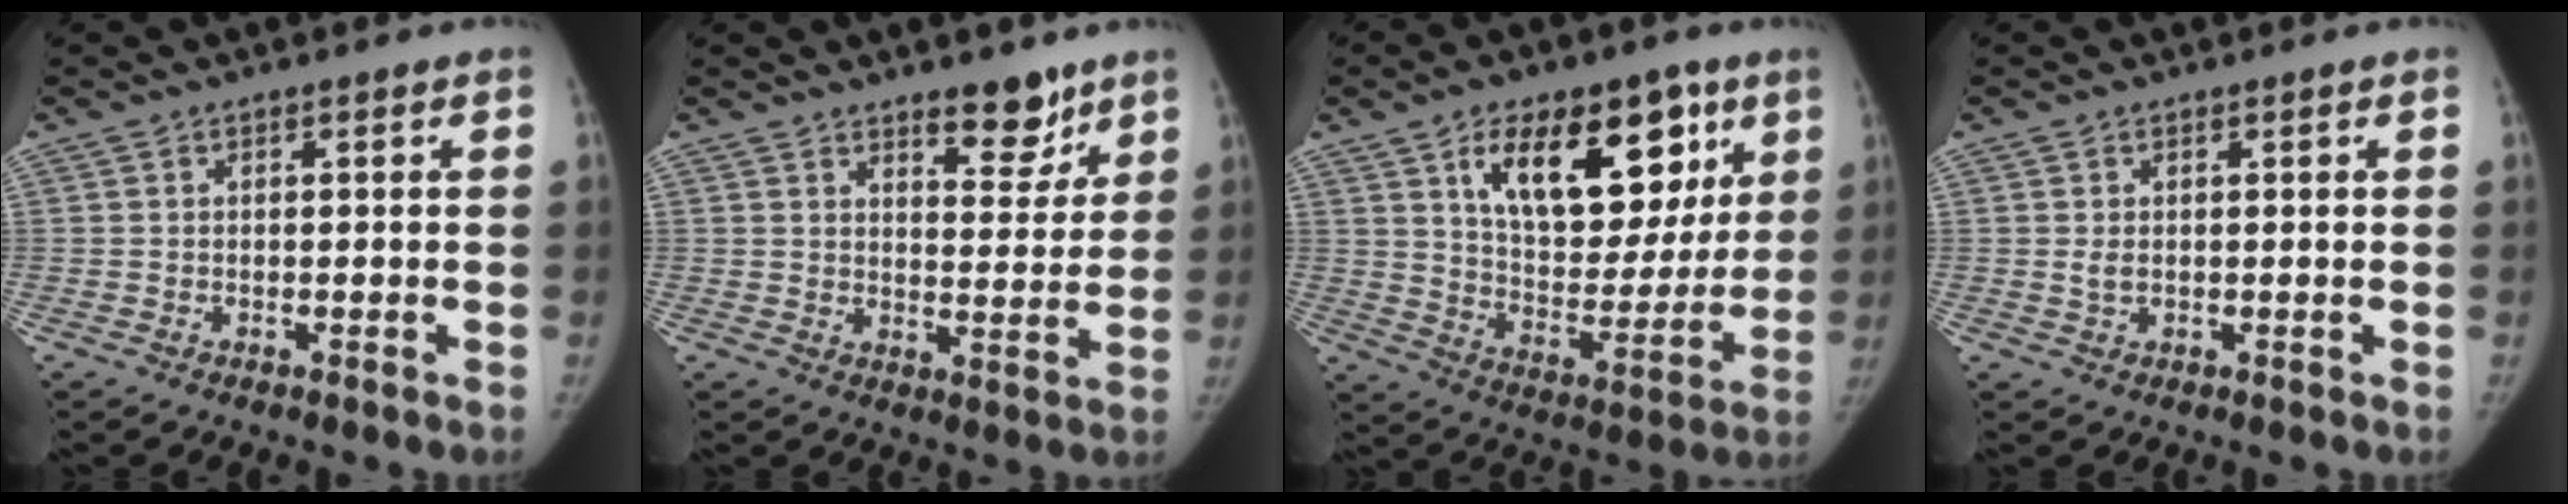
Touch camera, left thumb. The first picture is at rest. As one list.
[{"total": 7.4, "force": [5.4, 3.0, 4.0], "torque": [-0.026, -0.040, 0.079]}, {"total": 21.3, "force": [9.9, 11.7, 14.8], "torque": [-0.165, -0.037, 0.162]}, {"total": 1.6, "force": [0.3, 0.9, 1.3], "torque": [-0.028, 0.000, 0.008]}]